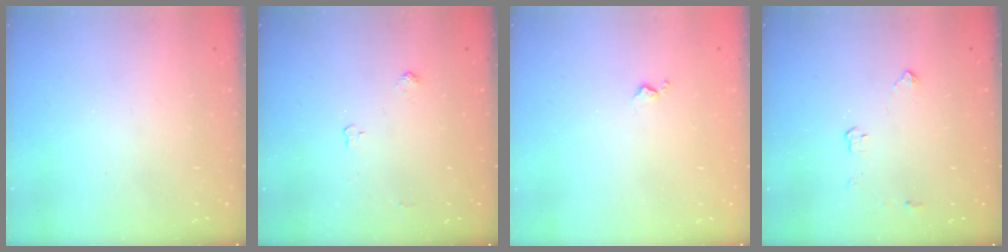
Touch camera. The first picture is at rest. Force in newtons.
{"total": 3.8, "press": 3.8, "slide": 0.6}
{"total": 4.1, "press": 4.0, "slide": 0.6}
{"total": 2.9, "press": 2.9, "slide": 0.5}